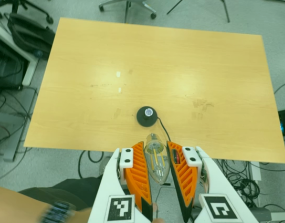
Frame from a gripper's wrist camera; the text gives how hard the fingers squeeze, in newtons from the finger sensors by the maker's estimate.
{"total": 14.8, "left": 17.0, "right": 12.6}